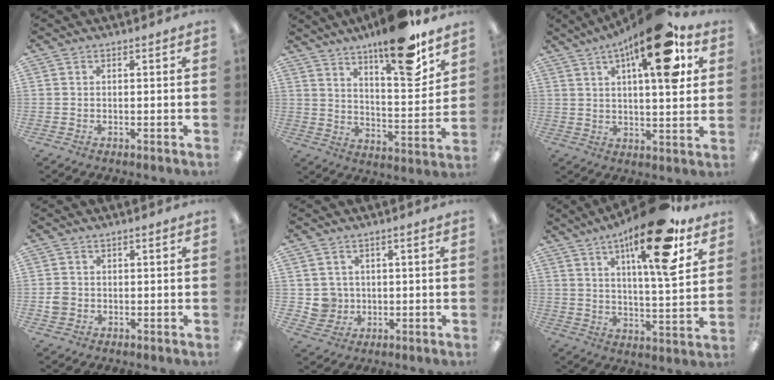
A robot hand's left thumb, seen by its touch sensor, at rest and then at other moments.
{"total": 16.8, "force": [12.7, 4.0, 10.2], "torque": [-0.152, -0.086, 0.205]}
{"total": 19.3, "force": [9.4, 6.2, 15.6], "torque": [-0.225, -0.037, 0.139]}
{"total": 2.6, "force": [-0.3, 2.4, 0.8], "torque": [-0.014, 0.005, -0.006]}
{"total": 4.5, "force": [0.9, 4.4, 0.3], "torque": [-0.013, 0.007, 0.021]}
{"total": 19.1, "force": [11.4, 4.7, 14.6], "torque": [-0.229, -0.052, 0.171]}